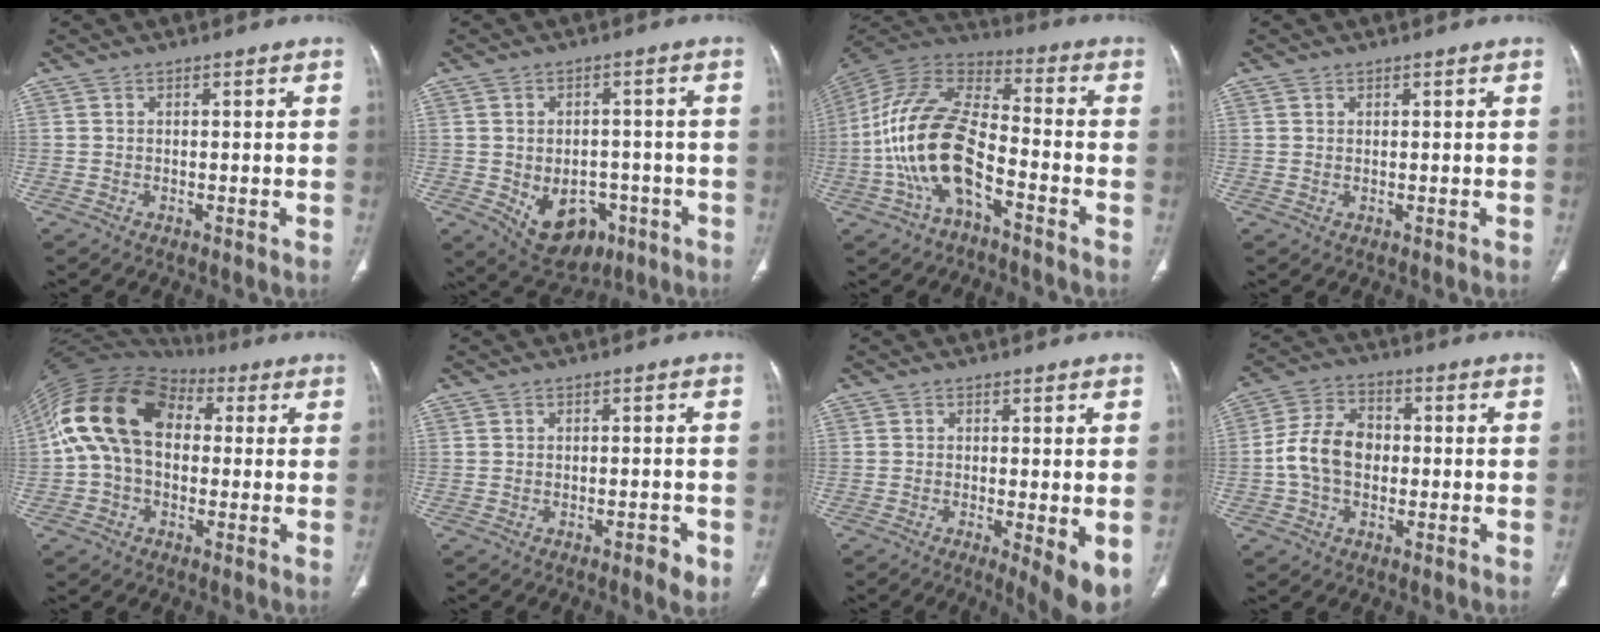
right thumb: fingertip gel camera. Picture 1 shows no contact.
{"total": 10.9, "force": [-3.9, 7.7, 6.7], "torque": [-0.071, 0.016, -0.039]}
{"total": 17.6, "force": [-5.8, 8.3, 14.3], "torque": [-0.285, 0.055, -0.112]}
{"total": 0.5, "force": [0.4, 0.3, 0.1], "torque": [0.000, -0.003, 0.007]}
{"total": 17.0, "force": [2.4, 11.7, 12.0], "torque": [-0.225, 0.042, 0.036]}
{"total": 2.4, "force": [-1.2, 0.9, 2.0], "torque": [-0.022, 0.003, -0.013]}
{"total": 6.7, "force": [-1.4, 1.6, 6.4], "torque": [-0.094, -0.022, -0.022]}
{"total": 9.9, "force": [-0.7, 7.2, 6.8], "torque": [-0.118, 0.027, -0.021]}